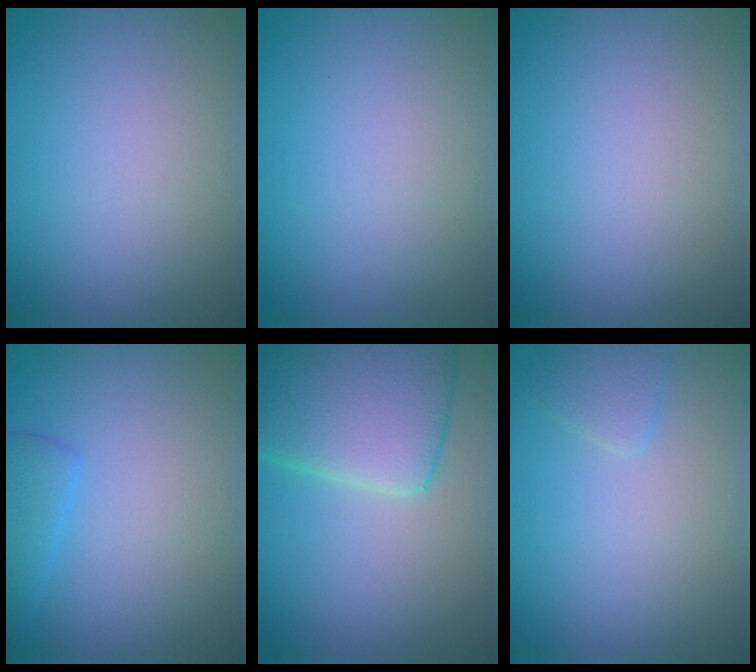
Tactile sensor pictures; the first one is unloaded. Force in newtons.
{"total": 0.0}
{"total": 0.0}
{"total": 2.0, "press": 1.9, "slide": 0.2}
{"total": 8.9, "press": 8.9, "slide": 0.5}
{"total": 1.2, "press": 1.2, "slide": 0.1}